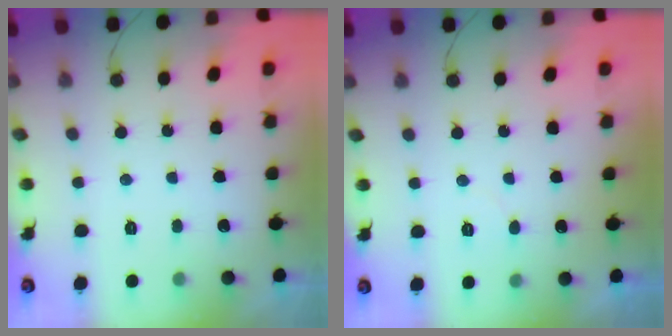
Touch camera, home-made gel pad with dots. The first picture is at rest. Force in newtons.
{"total": 3.8, "press": 3.8, "slide": 0.2}